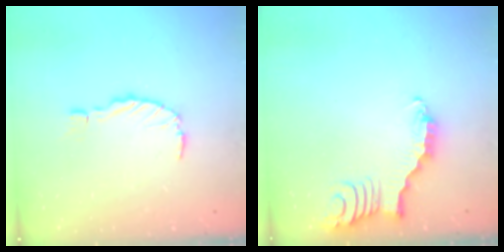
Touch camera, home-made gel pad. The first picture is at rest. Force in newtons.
{"total": 2.9, "press": 2.9, "slide": 0.4}